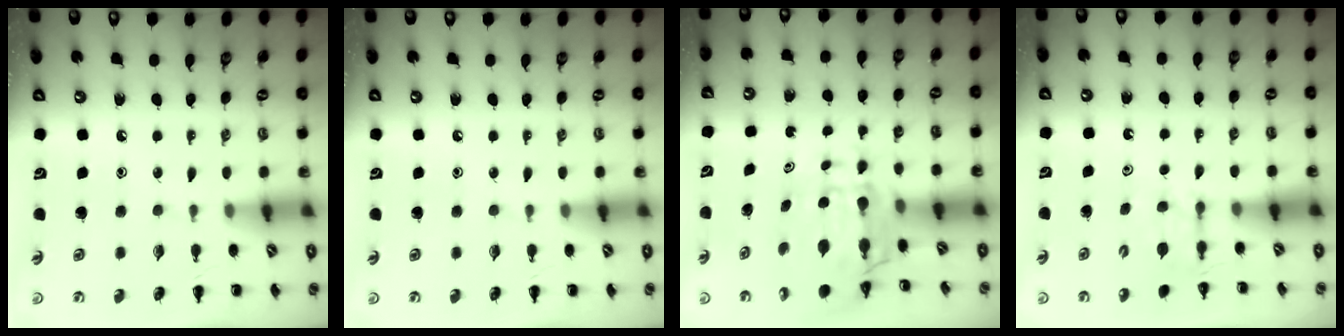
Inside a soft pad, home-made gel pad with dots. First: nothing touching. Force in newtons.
{"total": 0.0}
{"total": 6.6, "press": 6.2, "slide": 2.1}
{"total": 2.7, "press": 2.5, "slide": 1.1}